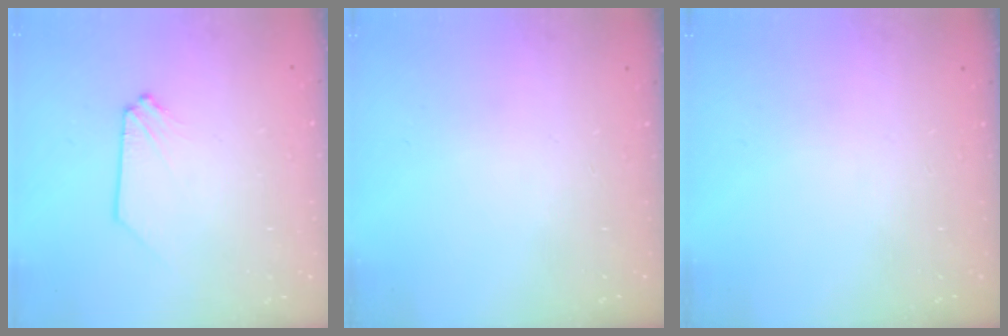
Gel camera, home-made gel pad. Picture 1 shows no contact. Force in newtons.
{"total": 0.0}
{"total": 0.0}